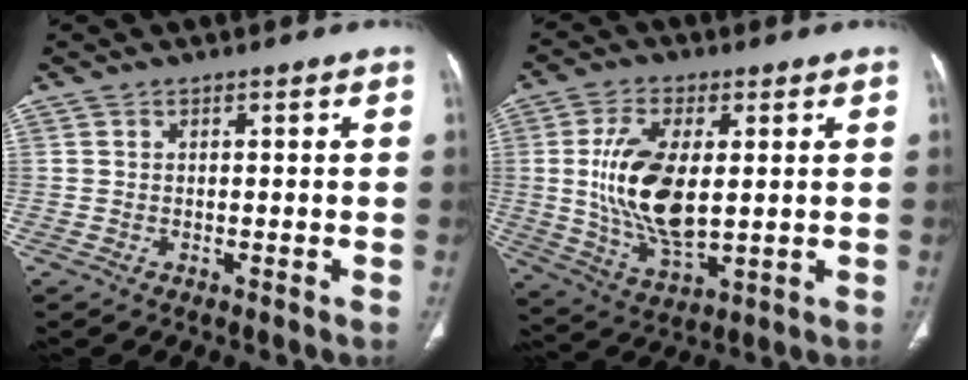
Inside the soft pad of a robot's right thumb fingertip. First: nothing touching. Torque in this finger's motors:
{"motor_torque": [1.60, 3.22, 1.97, -0.19, 0.55]}